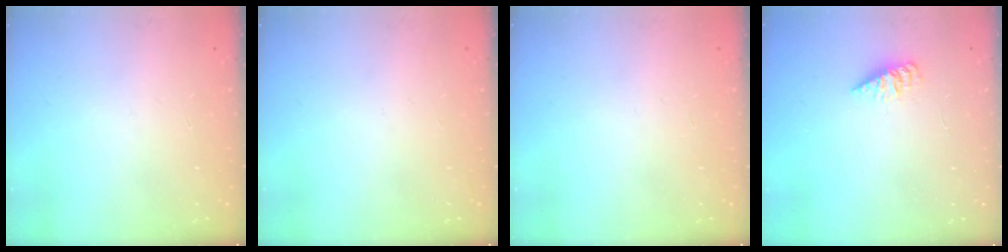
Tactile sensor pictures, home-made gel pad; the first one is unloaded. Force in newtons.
{"total": 0.0}
{"total": 0.0}
{"total": 3.0, "press": 3.0, "slide": 0.2}